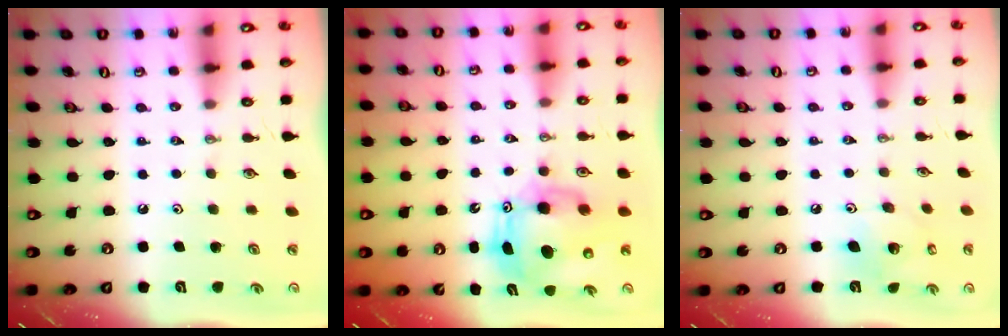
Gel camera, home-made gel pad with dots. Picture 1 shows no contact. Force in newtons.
{"total": 10.3, "press": 10.1, "slide": 2.0}
{"total": 8.6, "press": 8.6, "slide": 0.4}